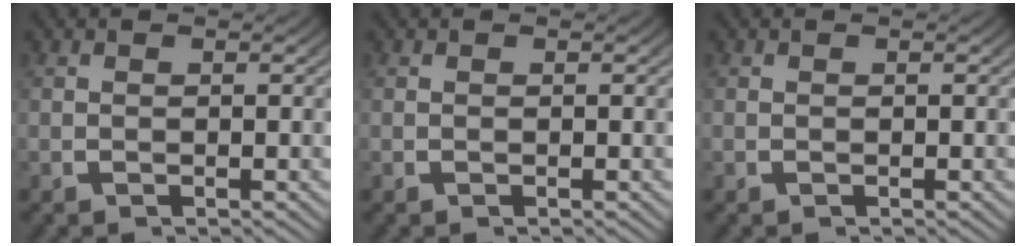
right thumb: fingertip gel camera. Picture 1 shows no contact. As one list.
[{"total": 0.0}, {"total": 0.0}]